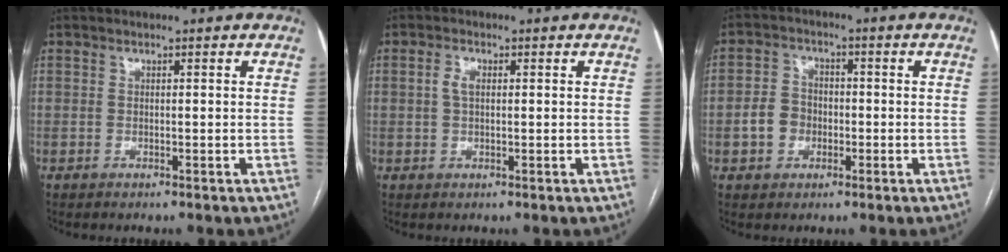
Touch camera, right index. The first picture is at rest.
{"total": 2.2, "force": [0.4, 1.1, 1.8], "torque": [-0.040, 0.007, 0.008]}
{"total": 4.9, "force": [-1.3, 4.2, 2.3], "torque": [-0.053, 0.019, -0.020]}